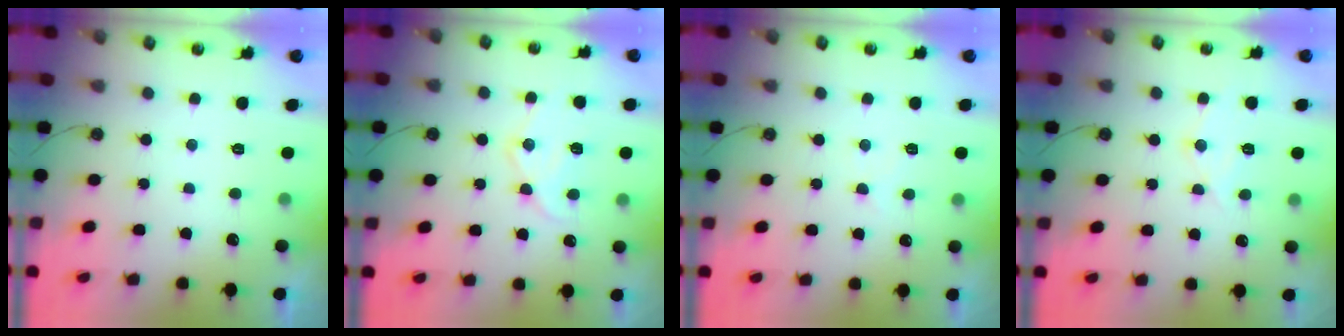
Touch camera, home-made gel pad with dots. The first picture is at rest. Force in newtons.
{"total": 13.1, "press": 13.1, "slide": 1.2}
{"total": 5.5, "press": 5.5, "slide": 0.6}
{"total": 9.2, "press": 9.1, "slide": 0.7}